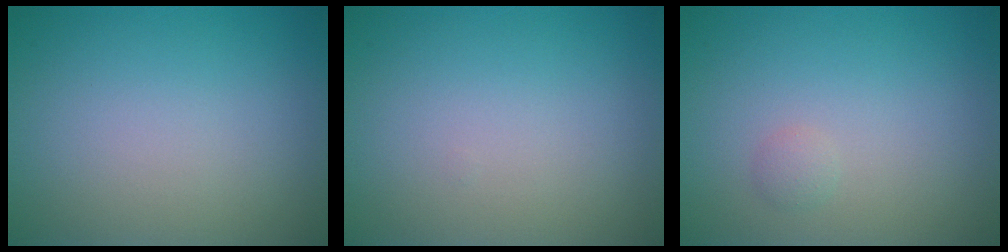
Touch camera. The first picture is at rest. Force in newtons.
{"total": 0.0}
{"total": 0.7, "press": 0.7, "slide": 0.0}